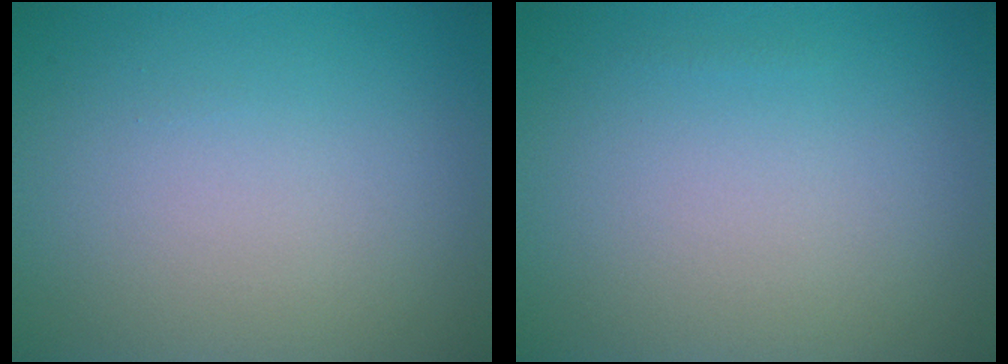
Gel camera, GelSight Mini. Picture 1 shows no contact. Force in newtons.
{"total": 0.0}